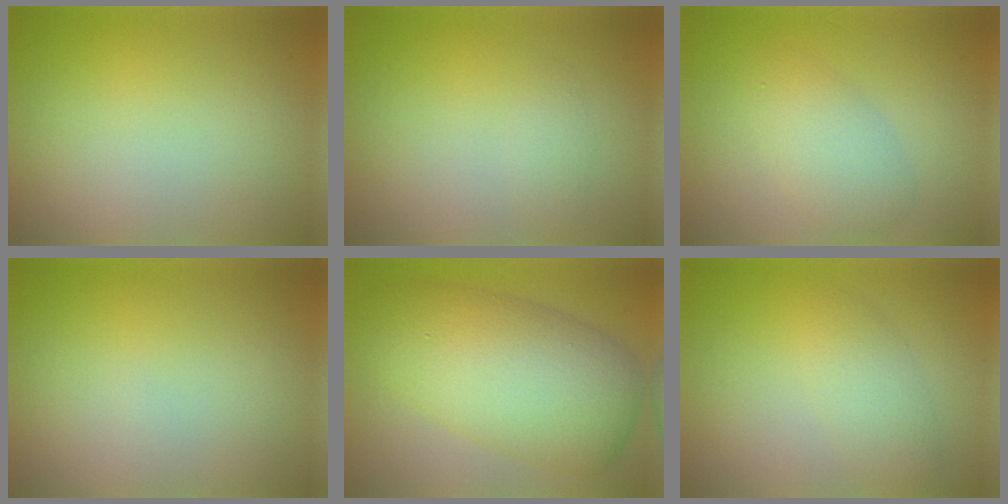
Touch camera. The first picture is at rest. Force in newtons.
{"total": 1.0, "press": 1.0, "slide": 0.1}
{"total": 3.6, "press": 3.6, "slide": 0.0}
{"total": 0.0}
{"total": 10.0, "press": 10.0, "slide": 0.2}
{"total": 2.5, "press": 2.5, "slide": 0.0}